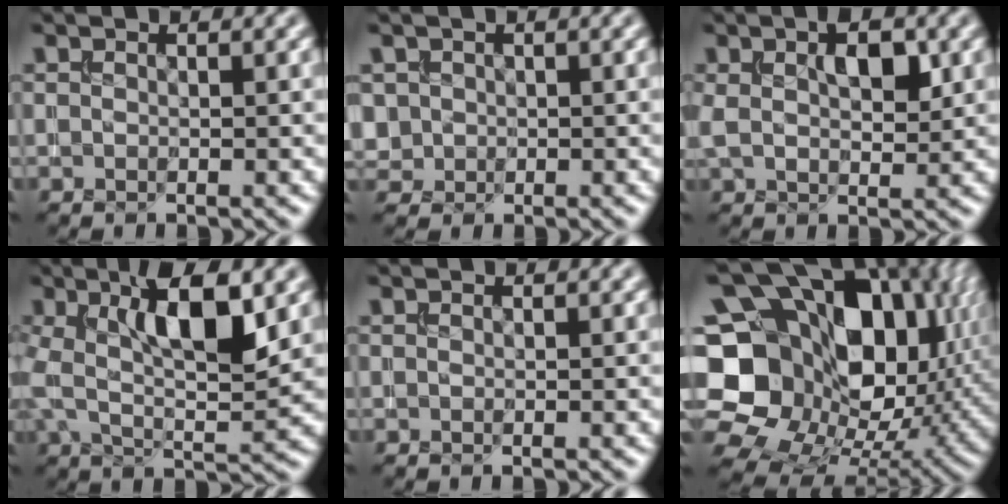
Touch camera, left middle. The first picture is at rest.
{"total": 1.6, "force": [0.1, 1.6, 0.2], "torque": [0.002, -0.005, 0.007]}
{"total": 4.6, "force": [1.3, 2.2, 3.8], "torque": [-0.074, 0.006, 0.024]}
{"total": 8.6, "force": [2.0, 2.8, 7.9], "torque": [-0.146, 0.006, 0.030]}
{"total": 0.0}
{"total": 19.8, "force": [3.3, 15.3, 12.1], "torque": [-0.238, -0.003, 0.081]}